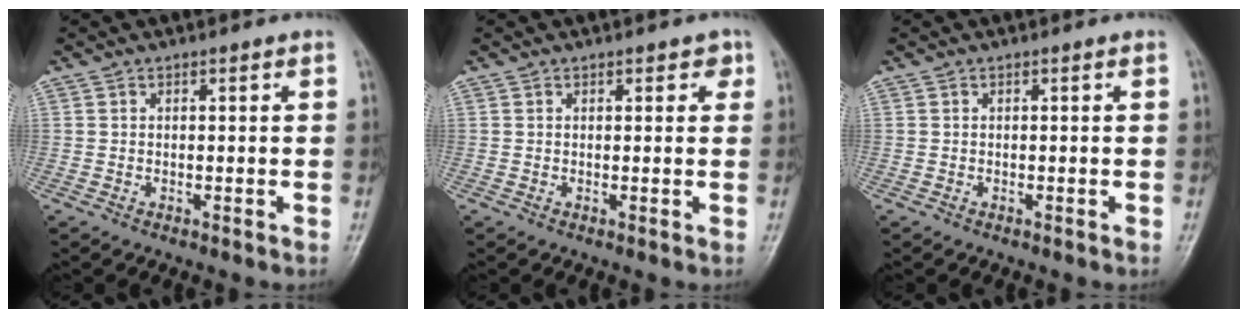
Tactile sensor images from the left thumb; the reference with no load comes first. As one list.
[{"total": 2.0, "force": [1.1, 1.2, 1.2], "torque": [0.003, -0.001, 0.011]}, {"total": 0.0}]